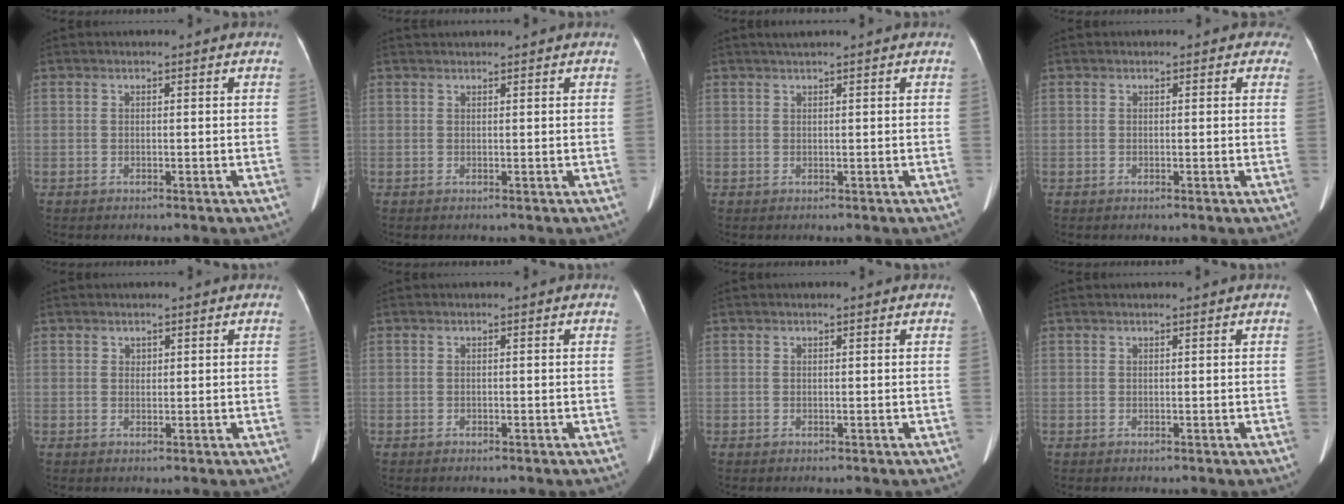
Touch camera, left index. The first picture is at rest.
{"total": 3.1, "force": [3.1, 0.2, 0.7], "torque": [-0.006, 0.027, 0.044]}
{"total": 1.2, "force": [1.0, -0.2, 0.8], "torque": [-0.013, 0.012, 0.023]}
{"total": 1.1, "force": [0.5, 1.0, 0.0], "torque": [0.016, -0.003, -0.010]}
{"total": 0.5, "force": [0.2, 0.5, 0.0], "torque": [0.002, -0.004, 0.003]}
{"total": 0.0}
{"total": 0.0}
{"total": 0.0}